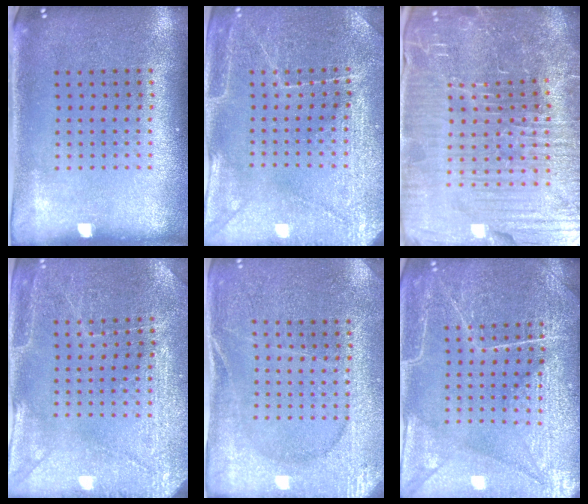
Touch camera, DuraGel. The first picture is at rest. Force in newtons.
{"total": 3.2, "press": 3.2, "slide": 0.4}
{"total": 7.5, "press": 6.6, "slide": 3.5}
{"total": 2.9, "press": 2.9, "slide": 0.2}
{"total": 2.9, "press": 2.9, "slide": 0.3}
{"total": 6.2, "press": 6.2, "slide": 0.7}